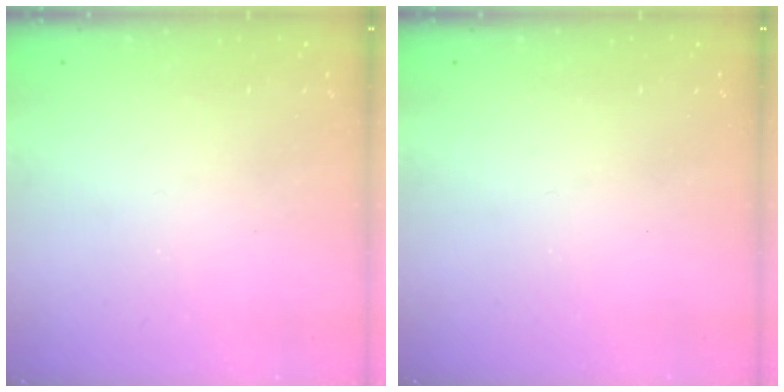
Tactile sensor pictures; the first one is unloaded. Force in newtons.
{"total": 0.0}